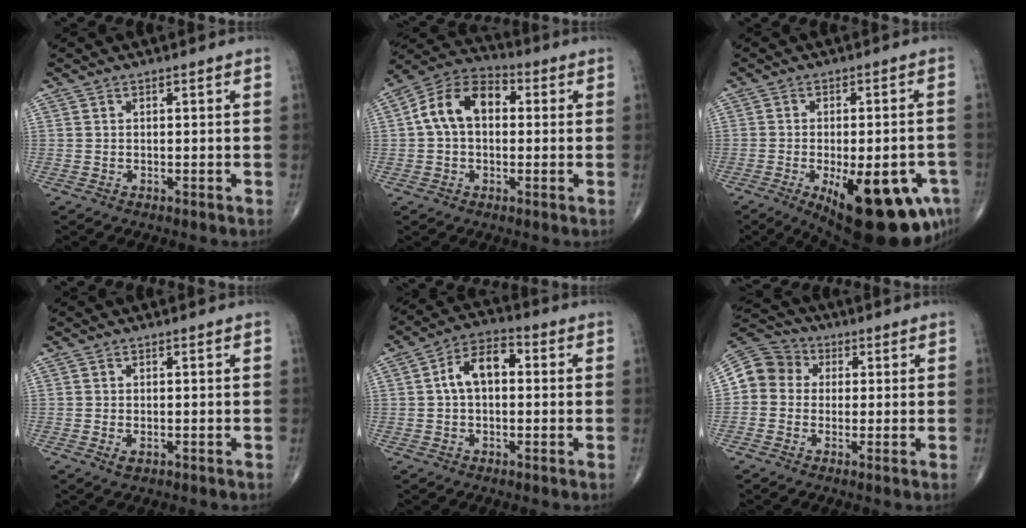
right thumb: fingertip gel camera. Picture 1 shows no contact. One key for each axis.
{"total": 11.7, "fx": 1.4, "fy": 7.8, "fz": 8.6, "tx": -0.145, "ty": 0.035, "tz": 0.011}
{"total": 21.0, "fx": -8.7, "fy": 8.0, "fz": 17.4, "tx": -0.183, "ty": 0.001, "tz": -0.102}
{"total": 1.5, "fx": -0.5, "fy": 0.8, "fz": 1.1, "tx": -0.023, "ty": -0.004, "tz": -0.007}
{"total": 8.2, "fx": 0.8, "fy": 5.0, "fz": 6.5, "tx": -0.106, "ty": 0.029, "tz": 0.004}
{"total": 8.4, "fx": 0.6, "fy": 7.7, "fz": 3.4, "tx": -0.045, "ty": 0.025, "tz": -0.002}